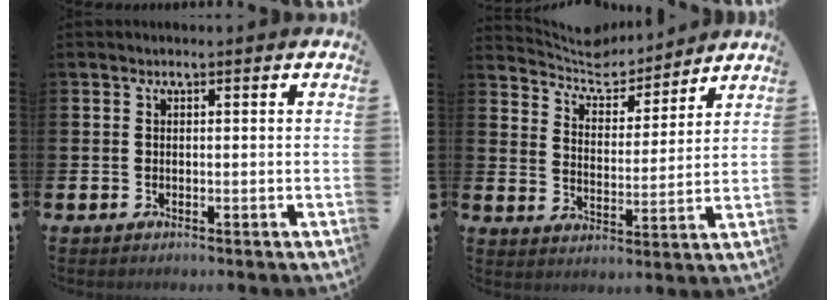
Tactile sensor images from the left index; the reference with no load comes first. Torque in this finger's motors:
{"motor_torque": [0.88, -1.26, 0.03, 0.01]}